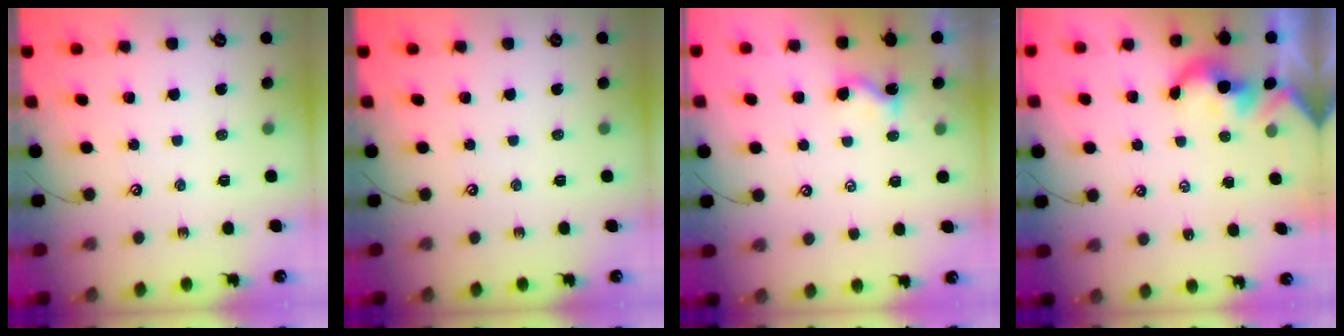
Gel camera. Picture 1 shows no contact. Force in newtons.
{"total": 0.0}
{"total": 1.5, "press": 1.5, "slide": 0.2}
{"total": 2.0, "press": 2.0, "slide": 0.4}